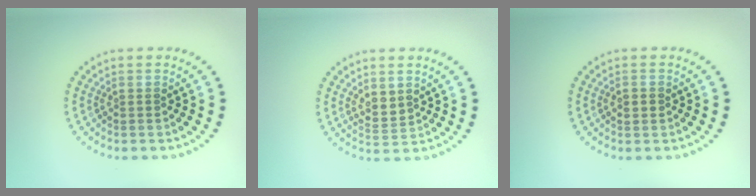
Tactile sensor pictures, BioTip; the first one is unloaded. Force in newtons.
{"total": 2.1, "press": 1.6, "slide": 1.3}
{"total": 1.4, "press": 1.4, "slide": 0.1}